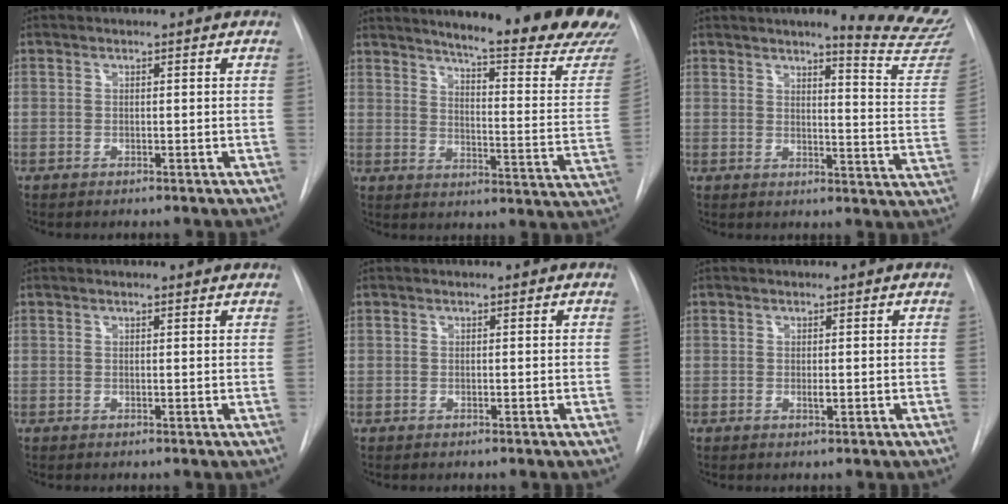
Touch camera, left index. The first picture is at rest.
{"total": 27.0, "force": [24.0, 1.5, 12.3], "torque": [-0.176, -0.126, 0.283]}
{"total": 15.2, "force": [14.3, -0.3, 5.2], "torque": [-0.054, -0.109, 0.145]}
{"total": 1.9, "force": [1.9, 0.1, 0.2], "torque": [-0.012, 0.000, 0.016]}
{"total": 0.5, "force": [0.5, 0.1, 0.0], "torque": [-0.001, 0.004, 0.004]}
{"total": 0.7, "force": [0.2, 0.2, 0.6], "torque": [-0.015, -0.002, 0.003]}